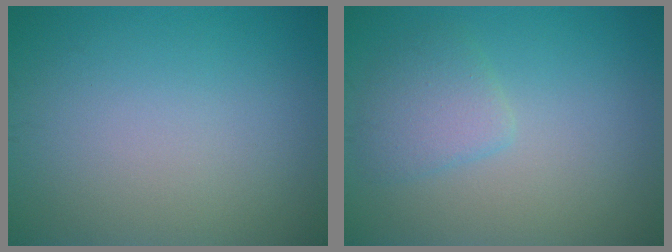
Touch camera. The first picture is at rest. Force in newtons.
{"total": 2.4, "press": 2.4, "slide": 0.3}